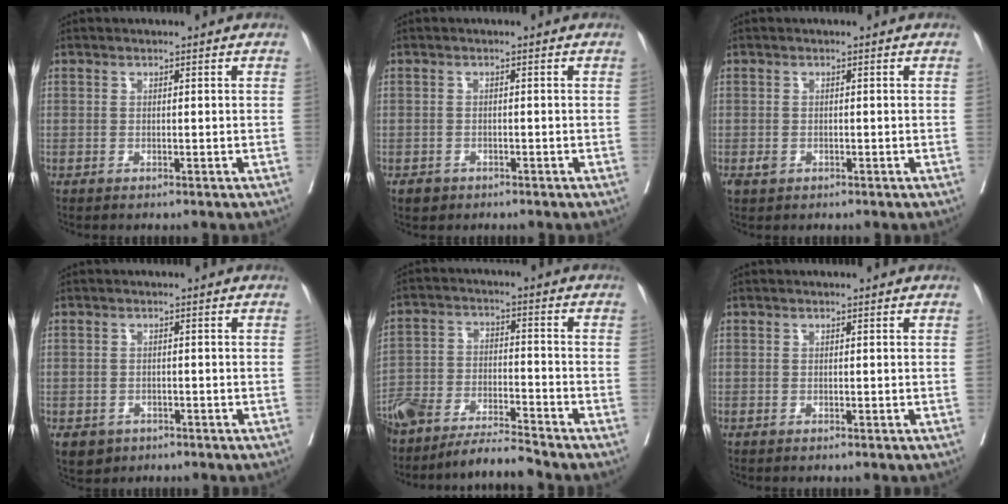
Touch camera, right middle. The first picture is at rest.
{"total": 1.1, "force": [-0.6, 1.0, 0.2], "torque": [-0.010, 0.001, -0.007]}
{"total": 1.2, "force": [-0.5, 0.9, 0.6], "torque": [-0.010, 0.002, -0.003]}
{"total": 3.4, "force": [-1.8, 2.8, 0.8], "torque": [-0.010, 0.001, -0.024]}
{"total": 10.5, "force": [-9.7, 0.4, 3.9], "torque": [-0.069, 0.003, -0.179]}
{"total": 0.0}